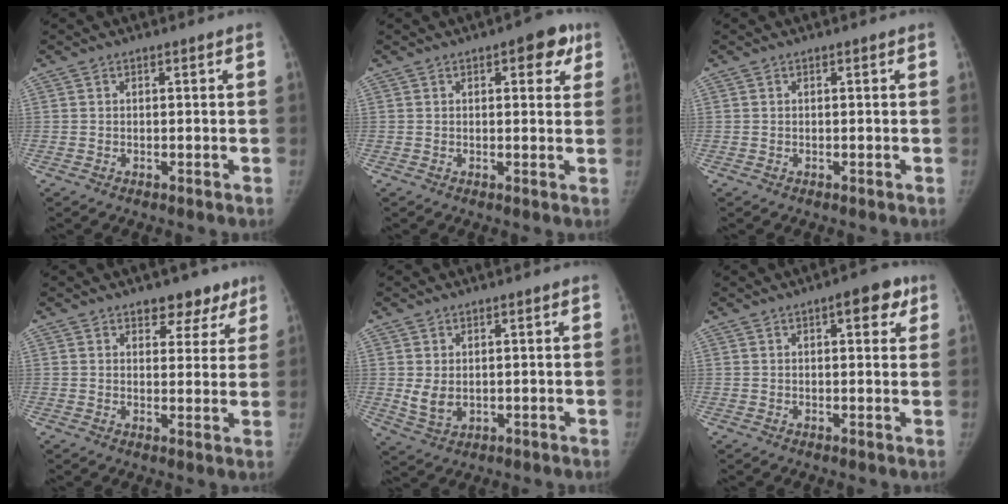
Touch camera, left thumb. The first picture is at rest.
{"total": 5.9, "force": [2.8, 2.8, 4.4], "torque": [-0.022, -0.004, 0.026]}
{"total": 0.0}
{"total": 6.5, "force": [4.5, 4.0, 2.4], "torque": [0.016, -0.019, 0.060]}
{"total": 4.0, "force": [0.4, 2.8, 2.8], "torque": [-0.042, -0.012, 0.020]}
{"total": 5.8, "force": [2.8, 2.5, 4.5], "torque": [-0.032, -0.004, 0.028]}